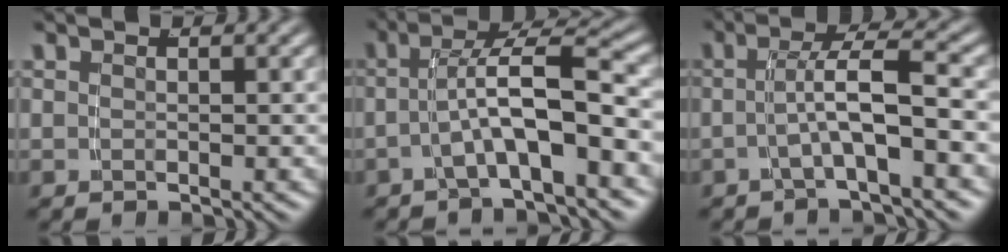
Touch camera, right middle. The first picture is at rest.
{"total": 4.8, "force": [-2.0, 0.9, 4.3], "torque": [-0.078, 0.003, -0.029]}
{"total": 3.6, "force": [-1.6, 0.0, 3.2], "torque": [-0.052, 0.010, -0.028]}